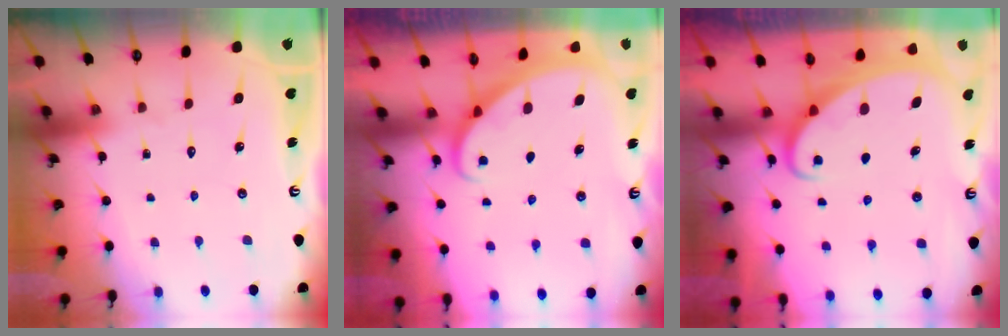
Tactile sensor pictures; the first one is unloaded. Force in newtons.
{"total": 2.1, "press": 2.1, "slide": 0.1}
{"total": 2.0, "press": 2.0, "slide": 0.2}